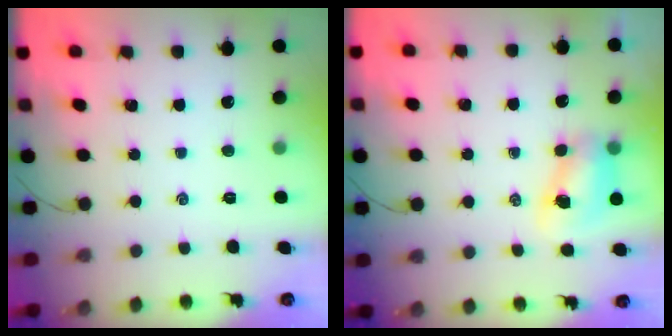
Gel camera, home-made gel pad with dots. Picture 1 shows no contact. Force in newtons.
{"total": 7.6, "press": 7.5, "slide": 1.0}